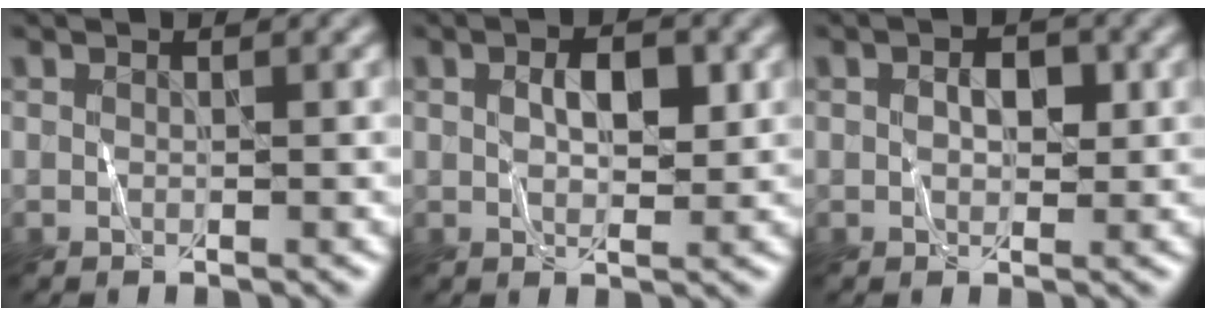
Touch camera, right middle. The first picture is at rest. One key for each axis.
{"total": 3.1, "fx": 0.9, "fy": 1.5, "fz": 2.6, "tx": -0.044, "ty": 0.003, "tz": 0.016}
{"total": 2.2, "fx": 0.5, "fy": 1.3, "fz": 1.7, "tx": -0.026, "ty": 0.004, "tz": 0.006}